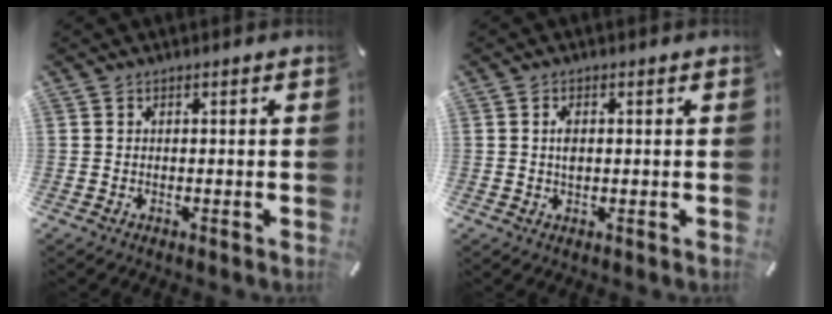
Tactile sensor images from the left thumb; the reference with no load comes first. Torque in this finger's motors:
{"motor_torque": [0.44, 0.50, 0.17, -0.08, -0.01]}